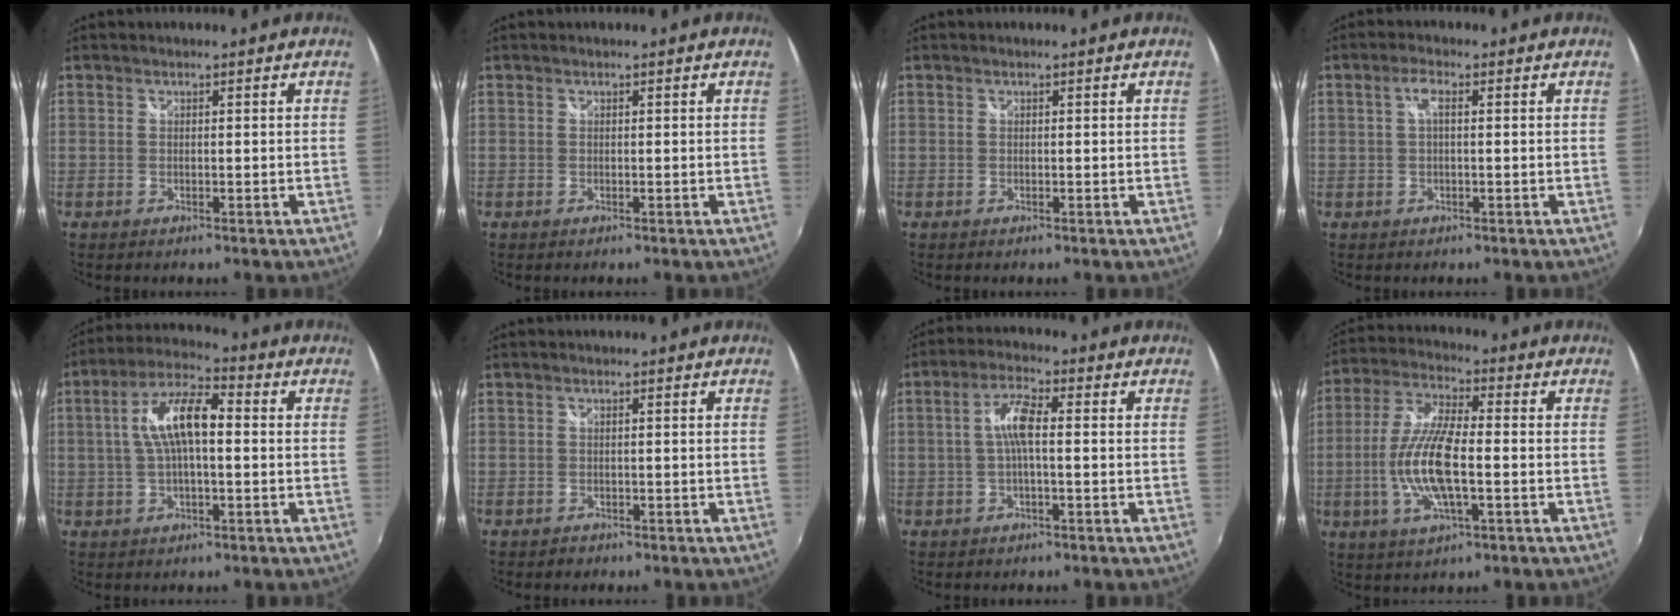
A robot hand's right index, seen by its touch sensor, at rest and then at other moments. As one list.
[{"total": 0.0}, {"total": 0.0}, {"total": 2.6, "force": [0.4, 0.7, 2.5], "torque": [-0.049, 0.007, 0.006]}, {"total": 10.2, "force": [0.5, 3.6, 9.5], "torque": [-0.184, 0.020, 0.006]}, {"total": 4.4, "force": [-4.1, 1.6, -0.1], "torque": [-0.012, 0.006, -0.069]}, {"total": 5.3, "force": [-0.2, 1.1, 5.2], "torque": [-0.104, 0.011, -0.003]}, {"total": 13.0, "force": [-2.4, 3.9, 12.2], "torque": [-0.251, -0.002, -0.049]}]